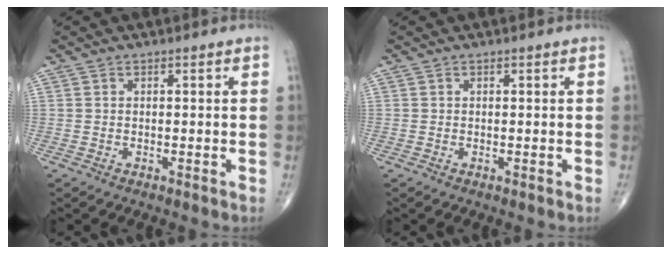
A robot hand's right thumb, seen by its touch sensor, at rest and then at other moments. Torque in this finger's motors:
{"motor_torque": [0.07, 0.22, 0.23, 0.14, -0.01]}